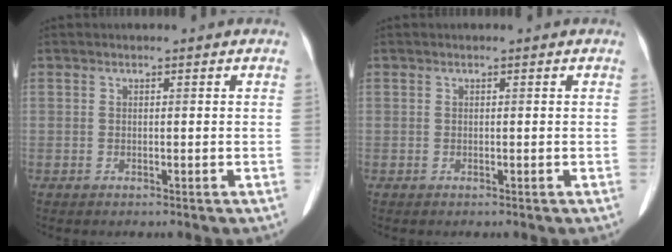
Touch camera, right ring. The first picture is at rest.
{"total": 0.0}